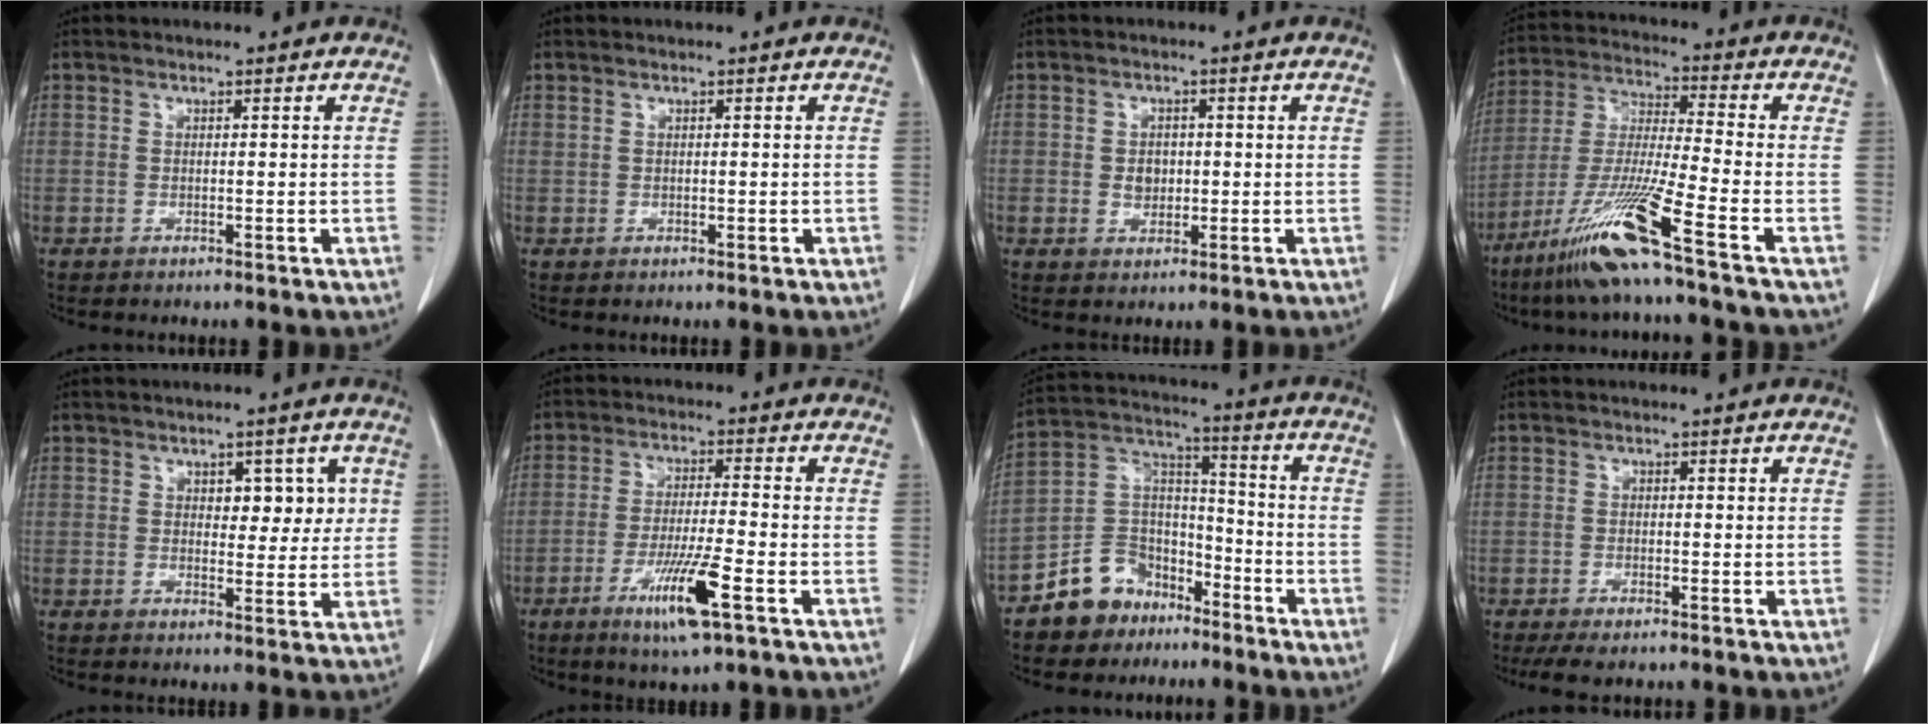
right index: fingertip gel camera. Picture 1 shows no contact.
{"total": 0.5, "force": [0.1, 0.3, 0.4], "torque": [-0.015, 0.005, 0.009]}
{"total": 2.6, "force": [-0.1, 2.1, 1.6], "torque": [-0.023, 0.002, 0.002]}
{"total": 13.5, "force": [-8.4, -1.8, 10.4], "torque": [-0.216, -0.042, -0.163]}
{"total": 5.0, "force": [1.5, 2.9, 3.7], "torque": [-0.035, 0.008, 0.021]}
{"total": 9.4, "force": [-4.5, 0.1, 8.3], "torque": [-0.153, -0.020, -0.080]}
{"total": 10.6, "force": [-7.4, 7.2, 2.5], "torque": [-0.049, 0.046, -0.135]}
{"total": 4.3, "force": [-3.5, 0.9, 2.4], "torque": [-0.038, -0.010, -0.055]}